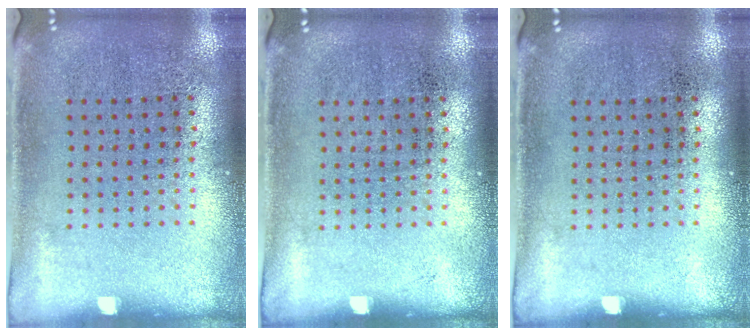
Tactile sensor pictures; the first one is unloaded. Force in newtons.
{"total": 0.0}
{"total": 0.0}